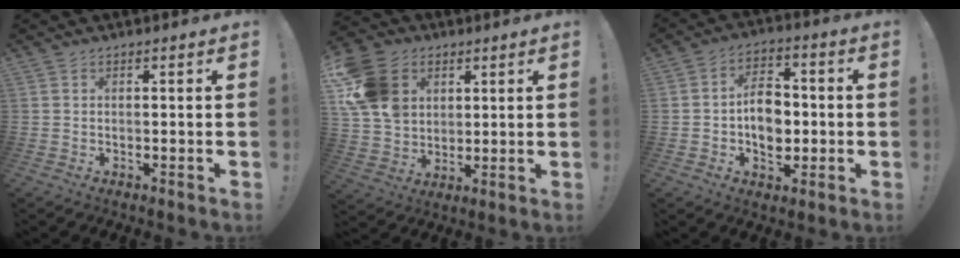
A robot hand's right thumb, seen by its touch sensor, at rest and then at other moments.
{"total": 16.5, "force": [5.6, 13.1, 8.4], "torque": [-0.159, -0.014, 0.115]}
{"total": 10.5, "force": [-0.9, 7.9, 6.8], "torque": [-0.098, 0.006, -0.012]}